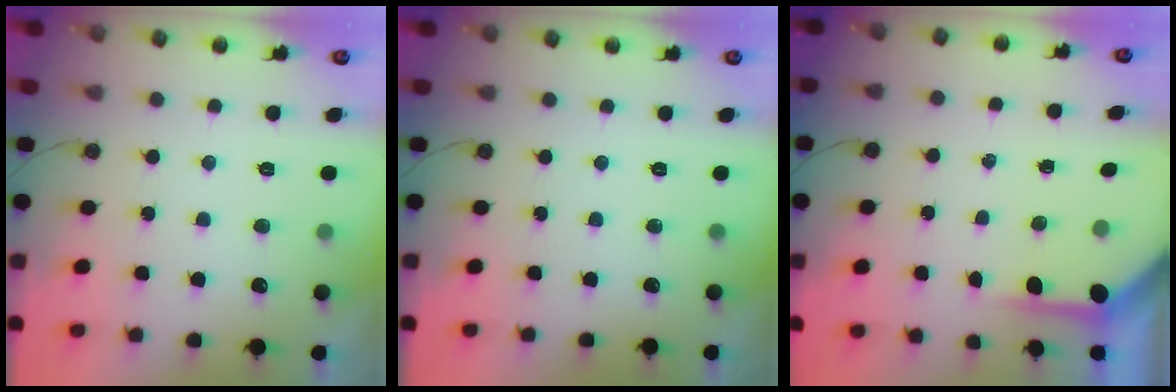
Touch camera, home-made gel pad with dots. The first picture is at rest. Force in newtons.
{"total": 0.0}
{"total": 3.8, "press": 3.8, "slide": 0.3}